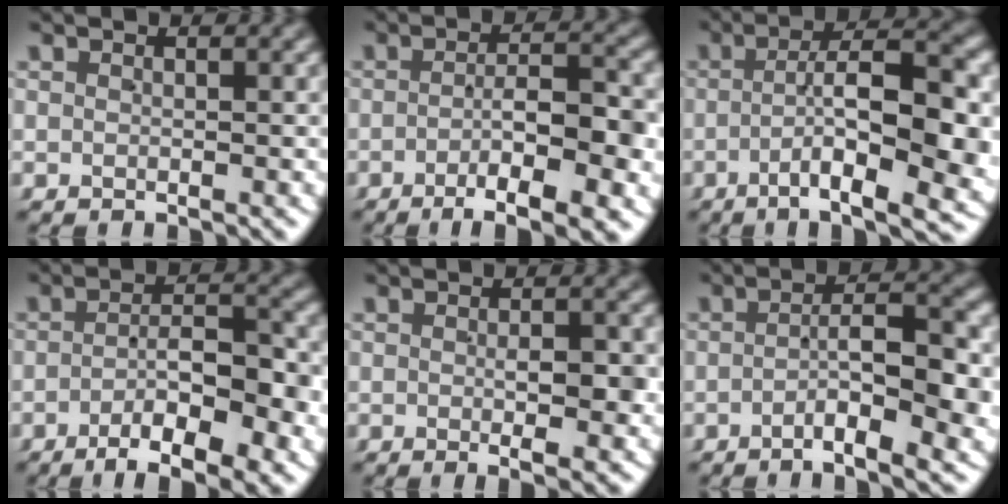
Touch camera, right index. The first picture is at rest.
{"total": 8.0, "force": [-4.5, 1.9, 6.3], "torque": [-0.086, -0.012, -0.060]}
{"total": 10.8, "force": [-2.7, 3.4, 9.9], "torque": [-0.133, -0.021, -0.032]}
{"total": 9.1, "force": [-5.5, 3.1, 6.6], "torque": [-0.089, -0.017, -0.076]}
{"total": 3.6, "force": [-0.5, 0.9, 3.5], "torque": [-0.044, -0.005, -0.009]}
{"total": 6.2, "force": [-2.5, 1.2, 5.6], "torque": [-0.081, -0.006, -0.034]}